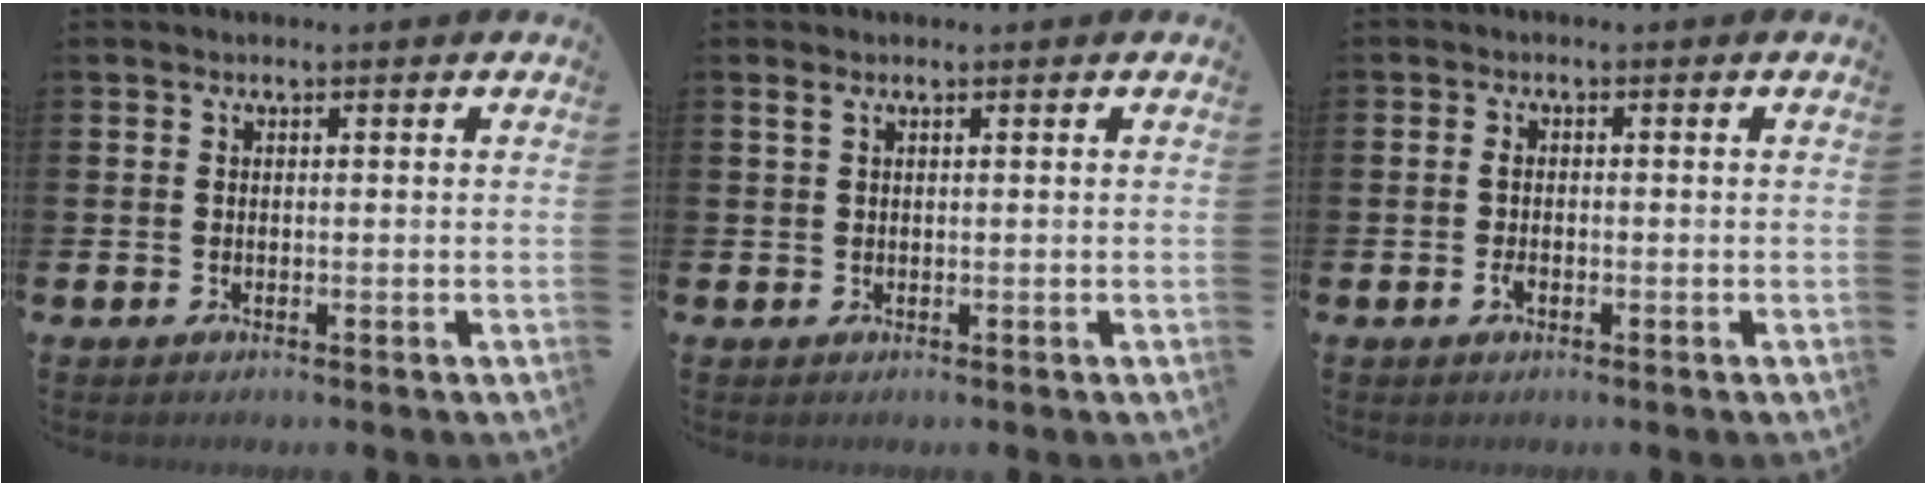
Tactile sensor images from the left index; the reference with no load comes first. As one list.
[{"total": 0.9, "force": [0.5, 0.3, 0.7], "torque": [-0.009, 0.002, 0.006]}, {"total": 1.6, "force": [-0.4, 0.9, 1.3], "torque": [-0.018, -0.001, -0.010]}]